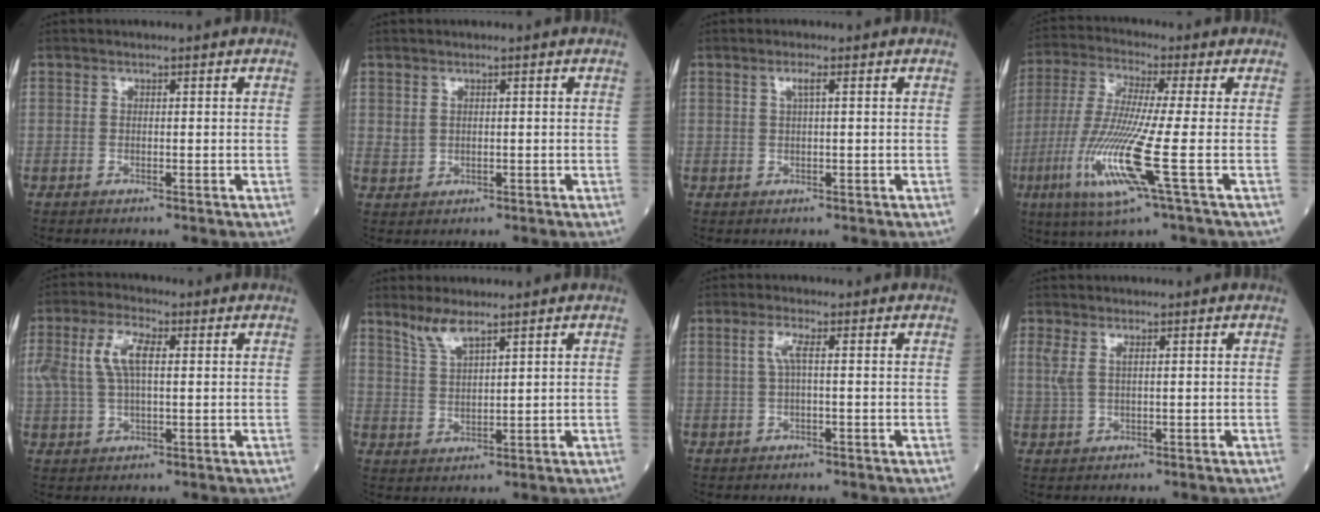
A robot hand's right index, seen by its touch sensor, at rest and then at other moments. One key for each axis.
{"total": 1.5, "fx": 0.6, "fy": 1.2, "fz": 0.7, "tx": -0.010, "ty": -0.002, "tz": 0.016}
{"total": 1.4, "fx": 0.5, "fy": -0.1, "fz": 1.3, "tx": -0.028, "ty": 0.002, "tz": 0.009}
{"total": 13.1, "fx": -4.1, "fy": -0.6, "fz": 12.4, "tx": -0.265, "ty": -0.025, "tz": -0.088}
{"total": 7.5, "fx": 1.8, "fy": 2.9, "fz": 6.6, "tx": -0.153, "ty": 0.018, "tz": 0.036}
{"total": 4.3, "fx": 3.4, "fy": 0.4, "fz": 2.6, "tx": -0.060, "ty": -0.001, "tz": 0.073}
{"total": 2.3, "fx": 0.3, "fy": 0.1, "fz": 2.3, "tx": -0.052, "ty": 0.005, "tz": 0.006}
{"total": 2.5, "fx": 1.0, "fy": 0.7, "fz": 2.2, "tx": -0.060, "ty": 0.013, "tz": 0.028}